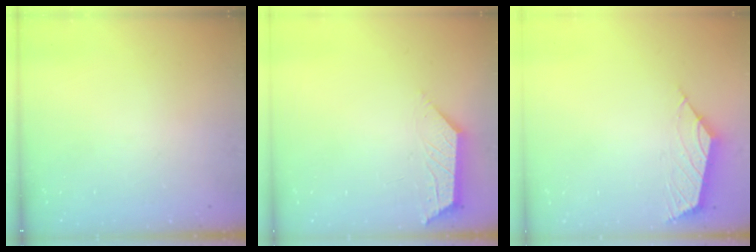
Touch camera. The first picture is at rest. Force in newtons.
{"total": 1.9, "press": 1.9, "slide": 0.3}
{"total": 2.7, "press": 2.6, "slide": 0.7}